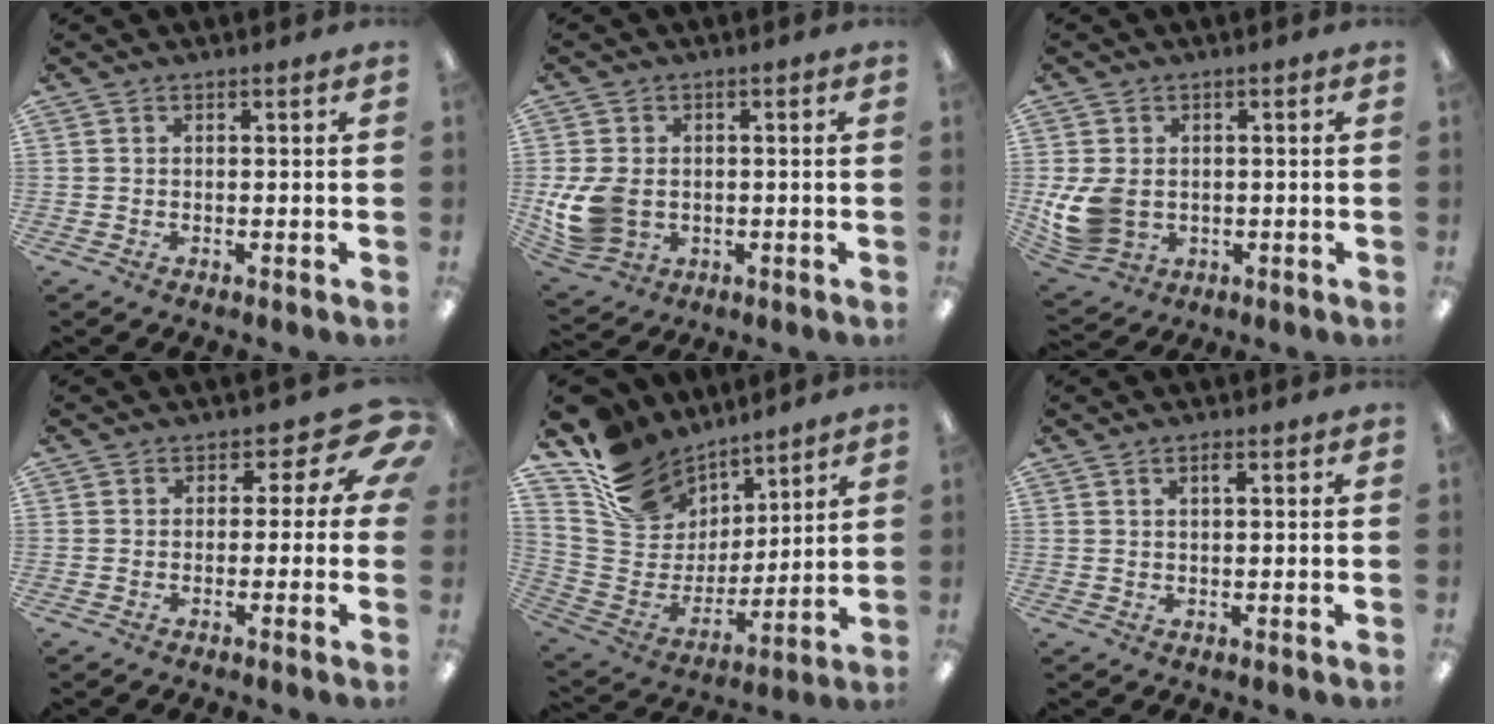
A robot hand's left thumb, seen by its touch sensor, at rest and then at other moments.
{"total": 10.9, "force": [-1.3, 8.7, 6.5], "torque": [-0.140, 0.006, -0.020]}
{"total": 10.5, "force": [-0.9, 8.5, 6.1], "torque": [-0.127, 0.009, -0.011]}
{"total": 6.7, "force": [1.5, 4.3, 4.9], "torque": [-0.058, -0.011, 0.025]}
{"total": 17.2, "force": [12.4, 10.9, 5.1], "torque": [-0.122, -0.080, 0.240]}
{"total": 2.0, "force": [0.9, 0.7, 1.6], "torque": [-0.026, 0.002, 0.012]}